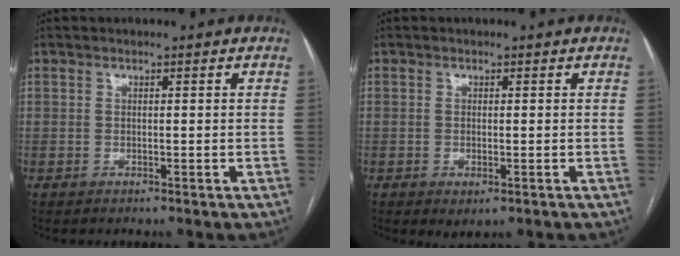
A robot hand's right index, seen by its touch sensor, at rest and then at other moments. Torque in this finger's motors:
{"motor_torque": [0.36, -0.23, 0.15, 0.02]}